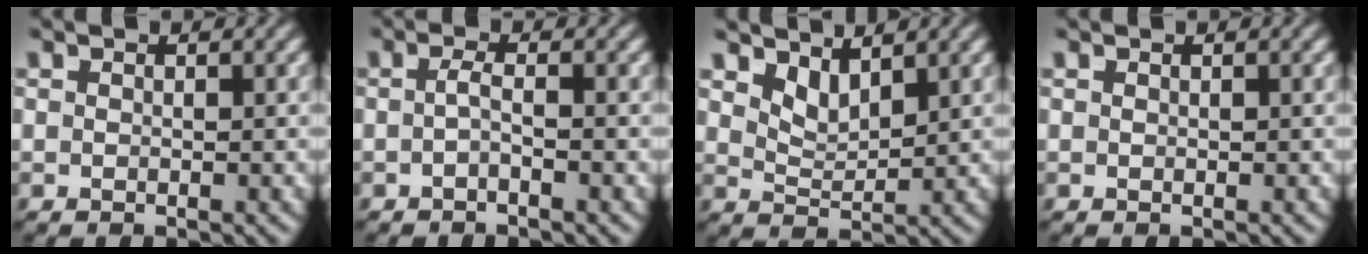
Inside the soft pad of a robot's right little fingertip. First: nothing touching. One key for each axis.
{"total": 1.3, "fx": -0.7, "fy": -0.6, "fz": 0.9, "tx": -0.016, "ty": -0.006, "tz": -0.009}
{"total": 3.0, "fx": 2.2, "fy": 1.2, "fz": 1.8, "tx": -0.024, "ty": -0.010, "tz": 0.039}
{"total": 0.0}